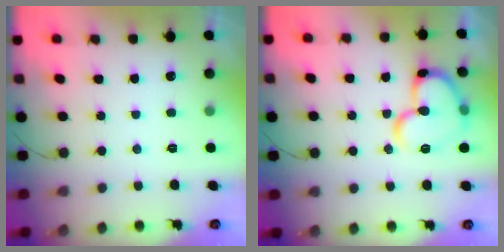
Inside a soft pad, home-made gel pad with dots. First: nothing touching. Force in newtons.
{"total": 17.1, "press": 17.0, "slide": 1.6}